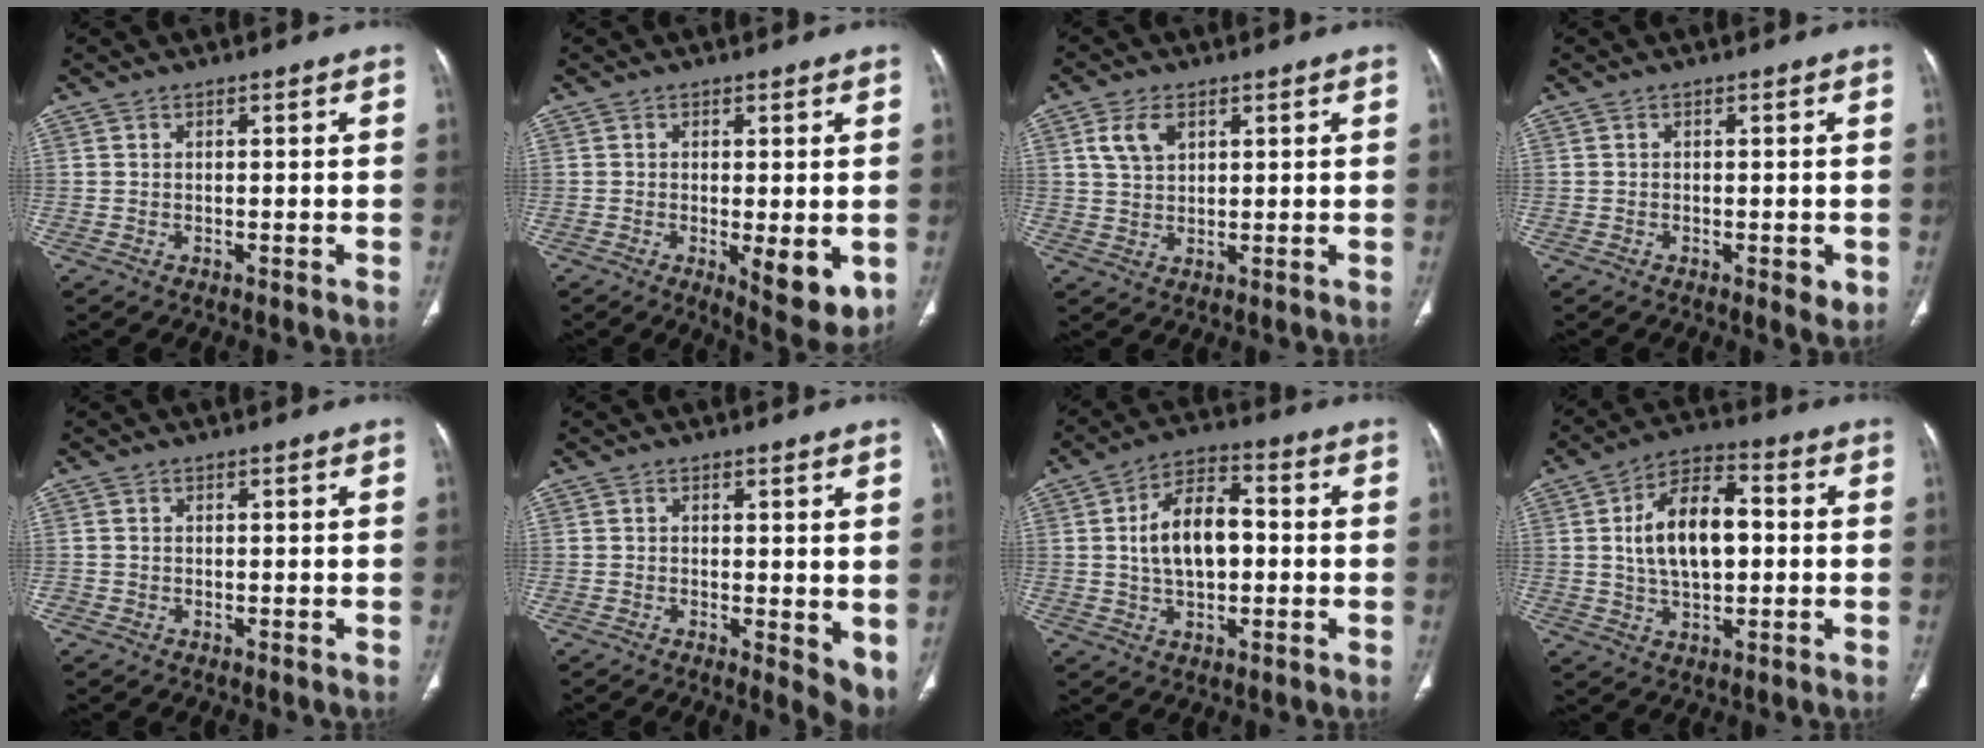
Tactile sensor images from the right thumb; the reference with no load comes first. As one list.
[{"total": 8.1, "force": [-1.8, 2.9, 7.4], "torque": [-0.096, -0.022, -0.020]}, {"total": 5.2, "force": [2.3, 3.2, 3.4], "torque": [-0.058, -0.004, 0.046]}, {"total": 2.6, "force": [-0.7, 1.2, 2.2], "torque": [-0.022, -0.004, -0.008]}, {"total": 0.6, "force": [-0.2, 0.6, 0.0], "torque": [0.001, 0.004, -0.006]}, {"total": 5.7, "force": [0.0, 2.4, 5.2], "torque": [-0.057, -0.015, 0.000]}, {"total": 11.1, "force": [0.2, 6.4, 9.0], "torque": [-0.144, 0.022, -0.001]}, {"total": 13.0, "force": [0.9, 7.1, 10.9], "torque": [-0.173, 0.018, 0.010]}]